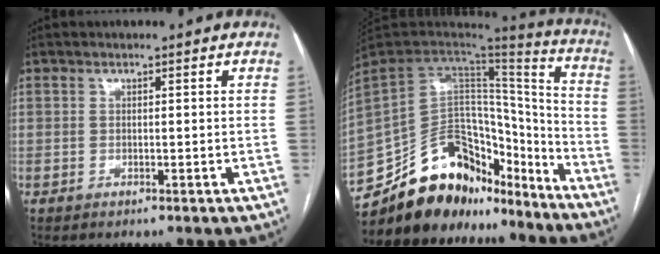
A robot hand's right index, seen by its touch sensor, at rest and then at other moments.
{"total": 23.5, "force": [-19.3, 10.5, 8.4], "torque": [-0.183, 0.037, -0.308]}